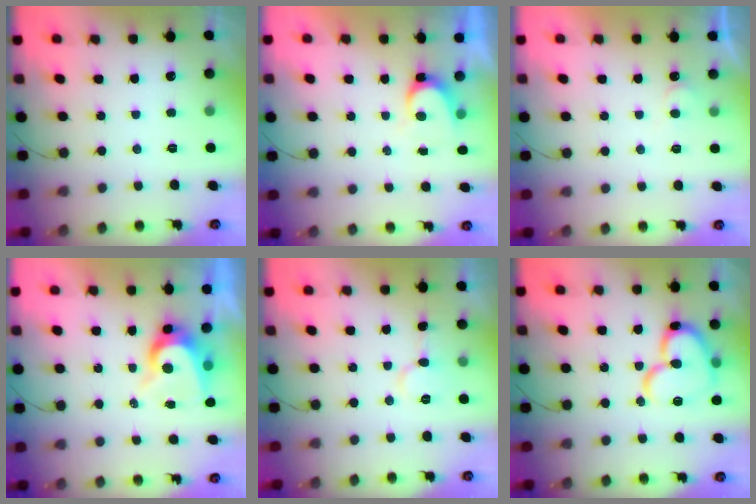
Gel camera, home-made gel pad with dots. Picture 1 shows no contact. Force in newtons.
{"total": 4.2, "press": 4.2, "slide": 0.3}
{"total": 3.4, "press": 3.4, "slide": 0.3}
{"total": 7.6, "press": 7.6, "slide": 0.5}
{"total": 6.2, "press": 6.2, "slide": 0.6}
{"total": 16.2, "press": 16.1, "slide": 1.7}